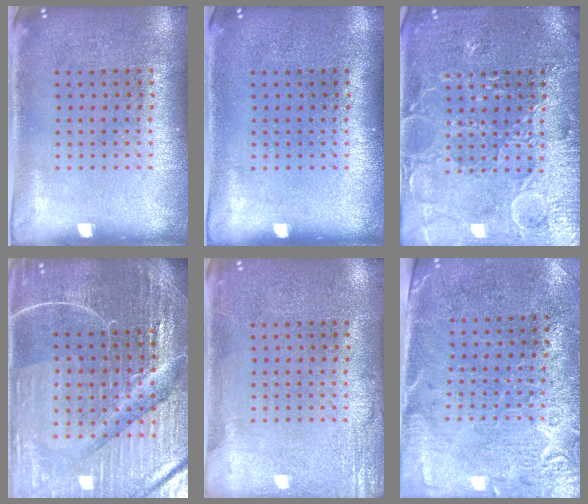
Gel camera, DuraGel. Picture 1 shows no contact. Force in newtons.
{"total": 0.0}
{"total": 5.9, "press": 5.9, "slide": 0.7}
{"total": 5.8, "press": 5.3, "slide": 2.4}
{"total": 2.4, "press": 2.4, "slide": 0.3}
{"total": 2.7, "press": 2.4, "slide": 1.2}